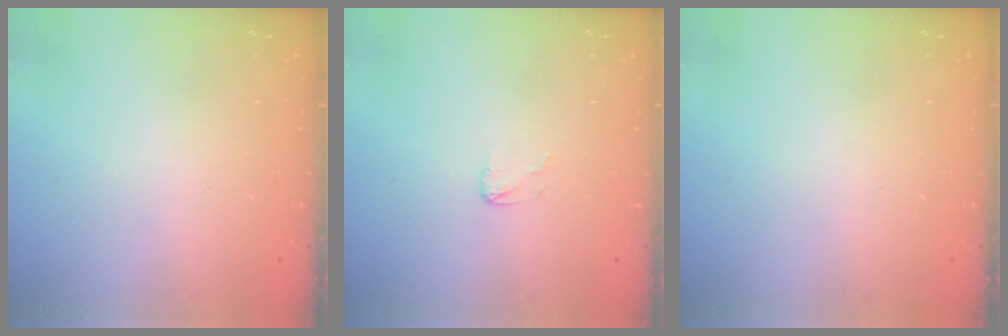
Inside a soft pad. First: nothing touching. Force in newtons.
{"total": 2.6, "press": 2.6, "slide": 0.2}
{"total": 0.0}